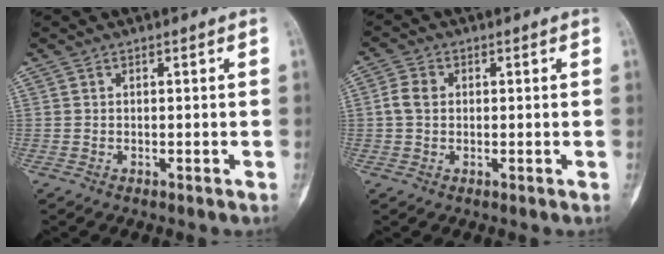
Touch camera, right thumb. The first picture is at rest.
{"total": 3.5, "force": [0.3, 2.7, 2.1], "torque": [-0.045, 0.009, 0.000]}